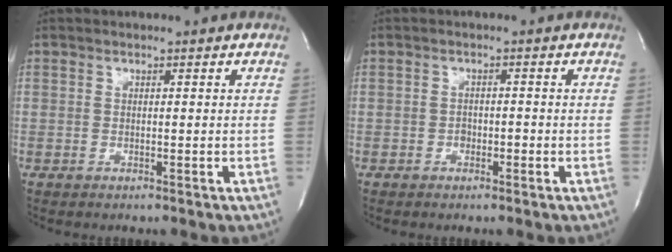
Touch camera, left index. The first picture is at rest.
{"total": 1.2, "force": [-0.6, 0.8, 0.6], "torque": [-0.010, 0.005, -0.009]}